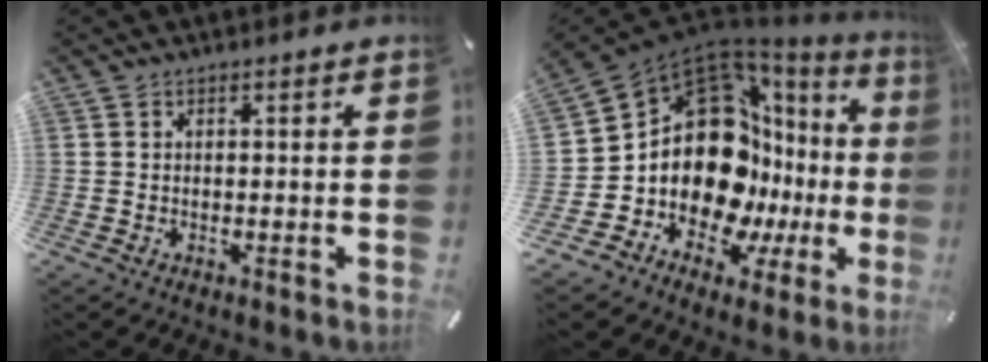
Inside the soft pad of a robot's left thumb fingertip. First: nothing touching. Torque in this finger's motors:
{"motor_torque": [1.53, 3.48, 2.40, 0.38, 0.54]}